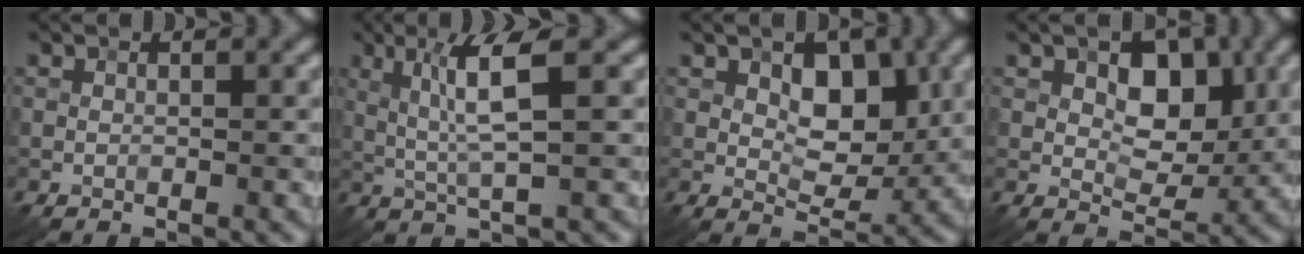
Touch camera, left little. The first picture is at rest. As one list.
[{"total": 4.4, "force": [1.1, 0.1, 4.3], "torque": [-0.092, 0.002, 0.029]}, {"total": 5.0, "force": [1.4, 3.1, 3.7], "torque": [-0.049, -0.005, 0.017]}, {"total": 5.5, "force": [1.5, 3.5, 4.0], "torque": [-0.054, -0.003, 0.017]}]